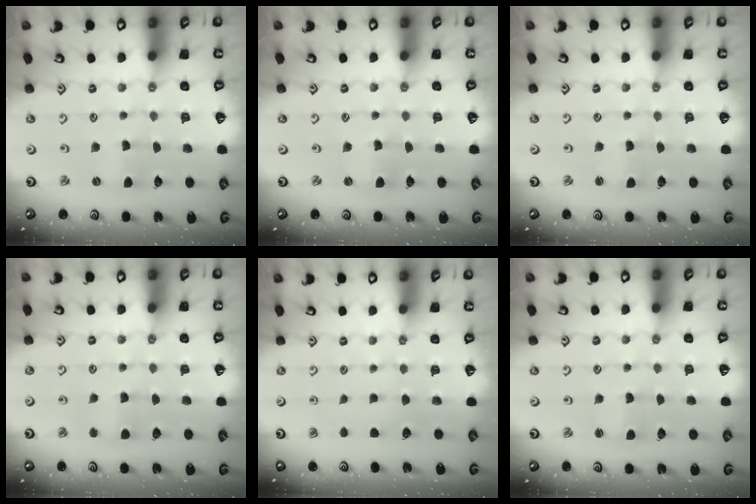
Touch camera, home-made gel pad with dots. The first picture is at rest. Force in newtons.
{"total": 0.0}
{"total": 0.9, "press": 0.9, "slide": 0.1}
{"total": 3.1, "press": 3.1, "slide": 0.3}
{"total": 0.0}
{"total": 1.7, "press": 1.7, "slide": 0.2}